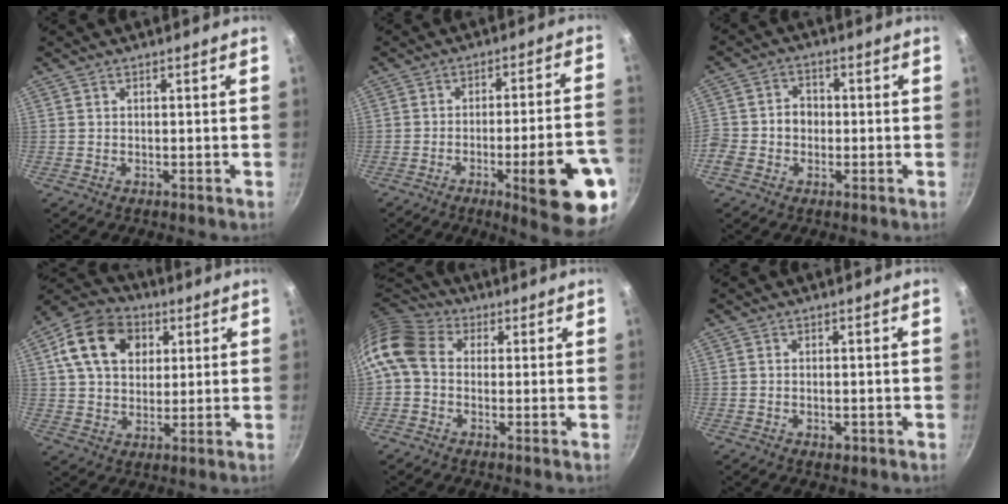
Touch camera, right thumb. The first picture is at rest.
{"total": 17.6, "force": [-7.0, 3.1, 15.8], "torque": [-0.189, 0.030, -0.091]}
{"total": 6.2, "force": [-1.3, 5.3, 2.9], "torque": [-0.033, 0.020, -0.037]}
{"total": 14.8, "force": [4.8, 11.0, 8.7], "torque": [-0.129, 0.007, 0.070]}
{"total": 10.3, "force": [0.3, 8.1, 6.3], "torque": [-0.115, 0.024, -0.015]}
{"total": 1.5, "force": [-0.6, 0.9, 1.1], "torque": [-0.016, 0.000, -0.010]}